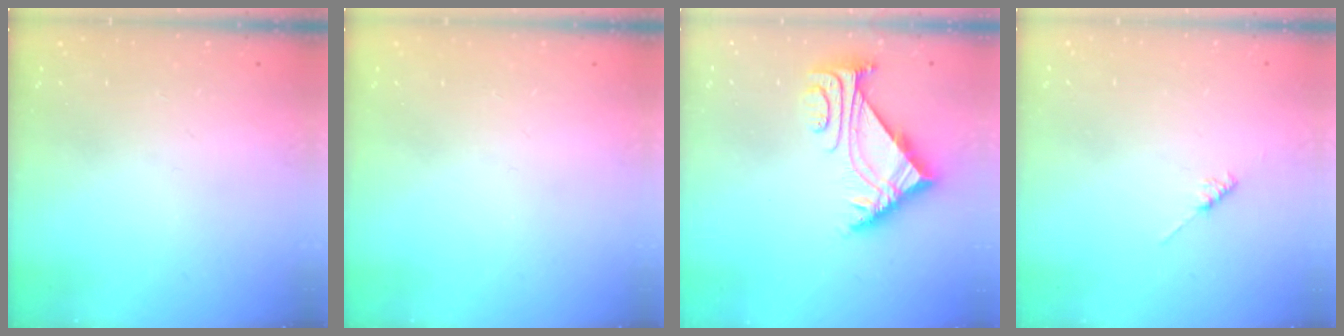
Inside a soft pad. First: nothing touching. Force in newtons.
{"total": 0.0}
{"total": 4.9, "press": 4.8, "slide": 0.7}
{"total": 1.8, "press": 1.7, "slide": 0.3}